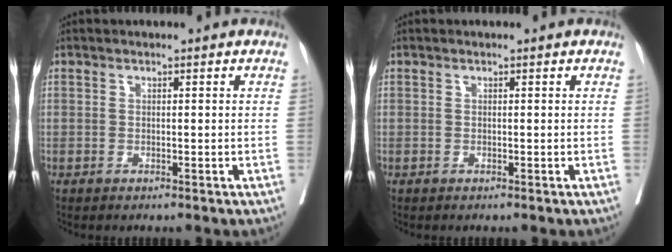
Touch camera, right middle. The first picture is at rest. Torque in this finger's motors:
{"motor_torque": [0.00, 0.00, 0.00, 0.00]}